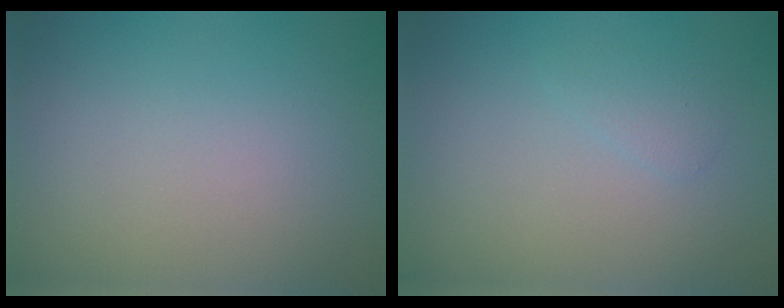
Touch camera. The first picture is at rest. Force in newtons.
{"total": 0.9, "press": 0.9, "slide": 0.0}